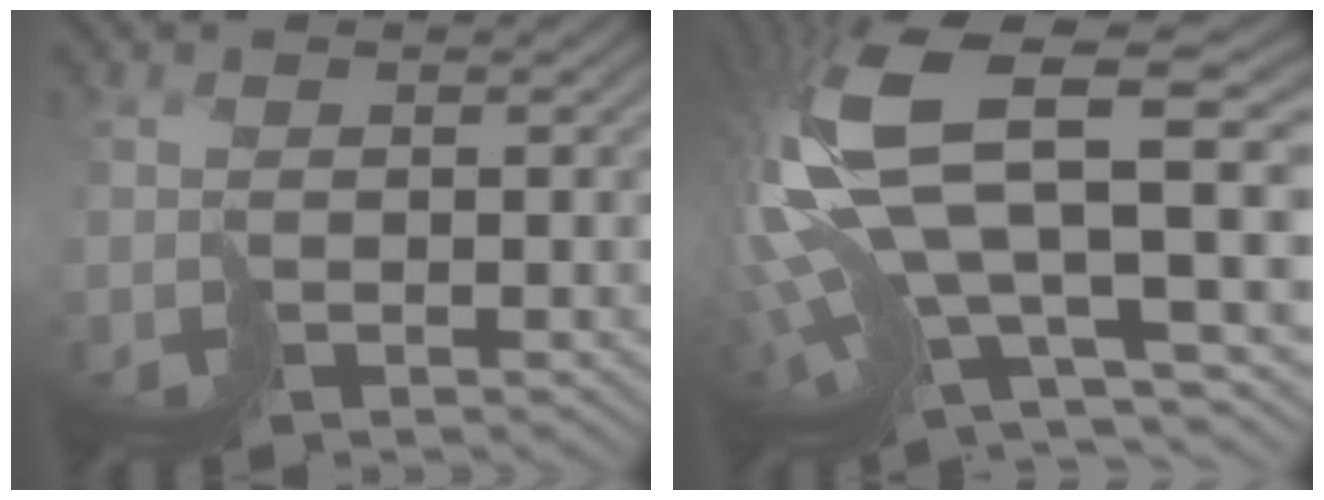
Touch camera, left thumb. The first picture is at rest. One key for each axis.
{"total": 17.1, "fx": 1.3, "fy": 7.4, "fz": 15.4, "tx": -0.368, "ty": -0.031, "tz": 0.055}